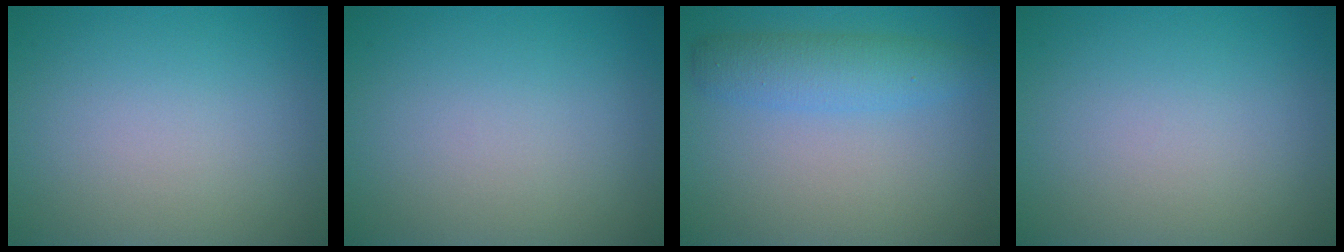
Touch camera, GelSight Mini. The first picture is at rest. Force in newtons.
{"total": 0.0}
{"total": 3.5, "press": 3.5, "slide": 0.1}
{"total": 0.0}